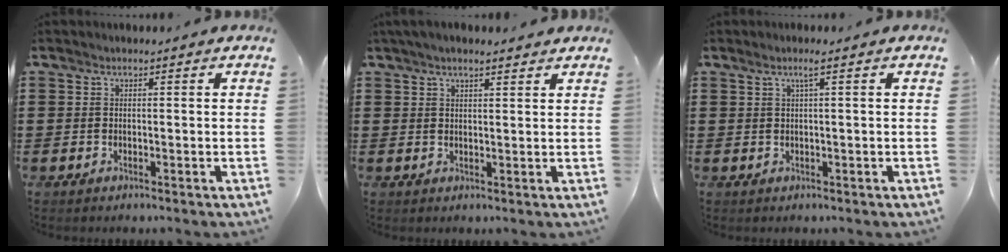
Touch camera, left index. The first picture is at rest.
{"total": 2.6, "force": [2.1, 0.6, 1.5], "torque": [-0.033, 0.005, 0.039]}
{"total": 1.7, "force": [0.6, -0.1, 1.6], "torque": [-0.032, 0.000, 0.010]}